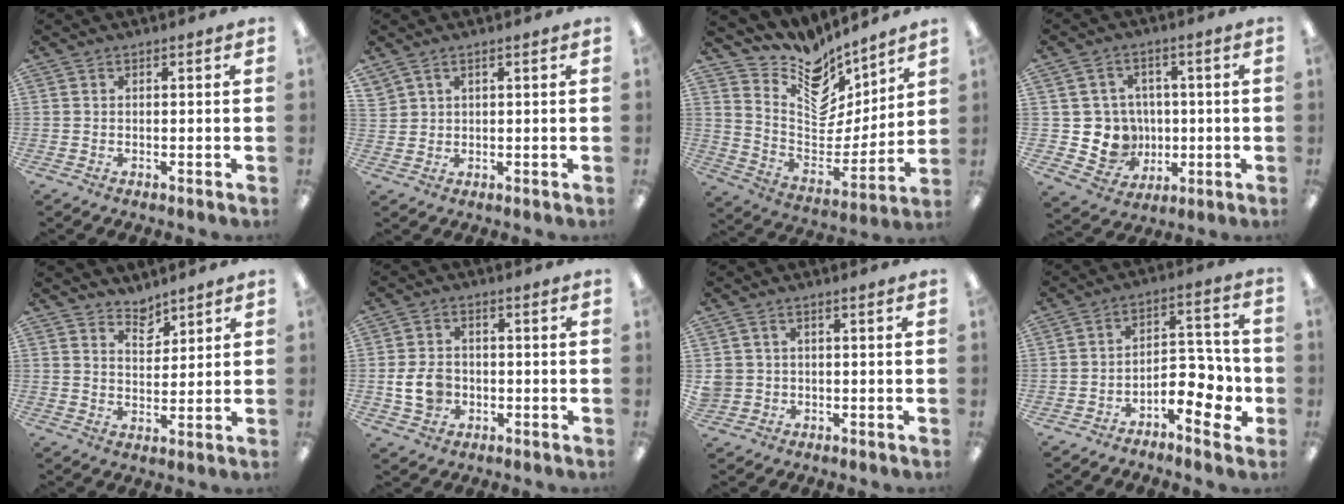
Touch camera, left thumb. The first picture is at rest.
{"total": 2.6, "force": [1.8, 1.6, 1.1], "torque": [-0.025, 0.001, 0.033]}
{"total": 11.6, "force": [9.9, 5.7, 2.2], "torque": [-0.044, -0.117, 0.177]}
{"total": 8.4, "force": [0.7, 8.3, 1.4], "torque": [-0.045, 0.001, 0.027]}
{"total": 4.7, "force": [4.2, 1.9, 0.6], "torque": [-0.001, -0.032, 0.076]}
{"total": 7.2, "force": [-1.3, 5.4, 4.6], "torque": [-0.097, 0.010, -0.021]}
{"total": 2.3, "force": [0.4, 2.1, 0.9], "torque": [-0.019, 0.005, 0.005]}
{"total": 11.9, "force": [-5.5, 6.0, 8.7], "torque": [-0.117, 0.033, -0.087]}